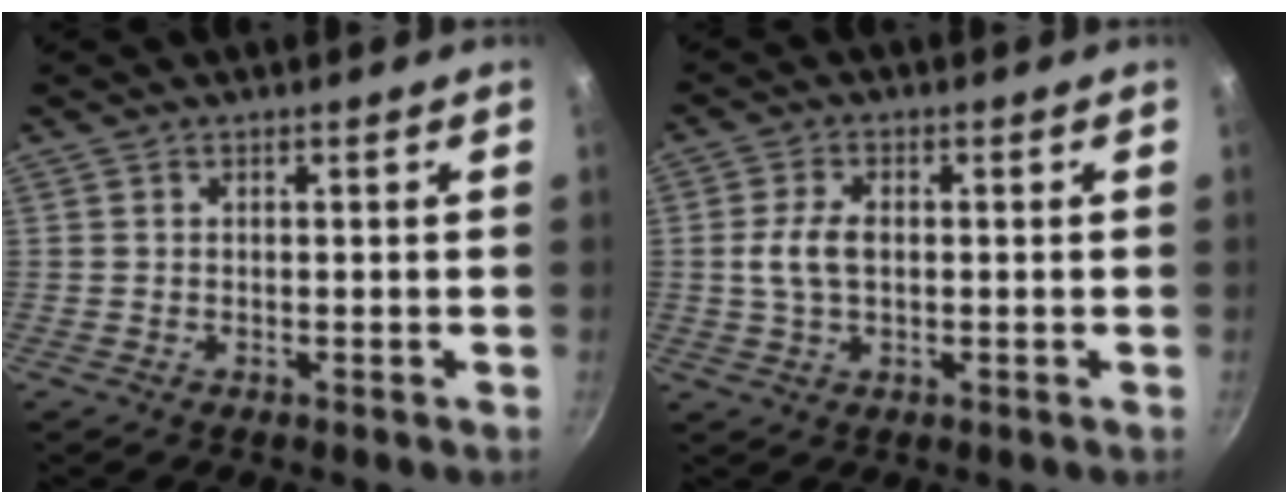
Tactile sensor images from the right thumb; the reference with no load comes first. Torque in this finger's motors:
{"motor_torque": [0.13, 0.93, 0.52, -0.08, 0.03]}